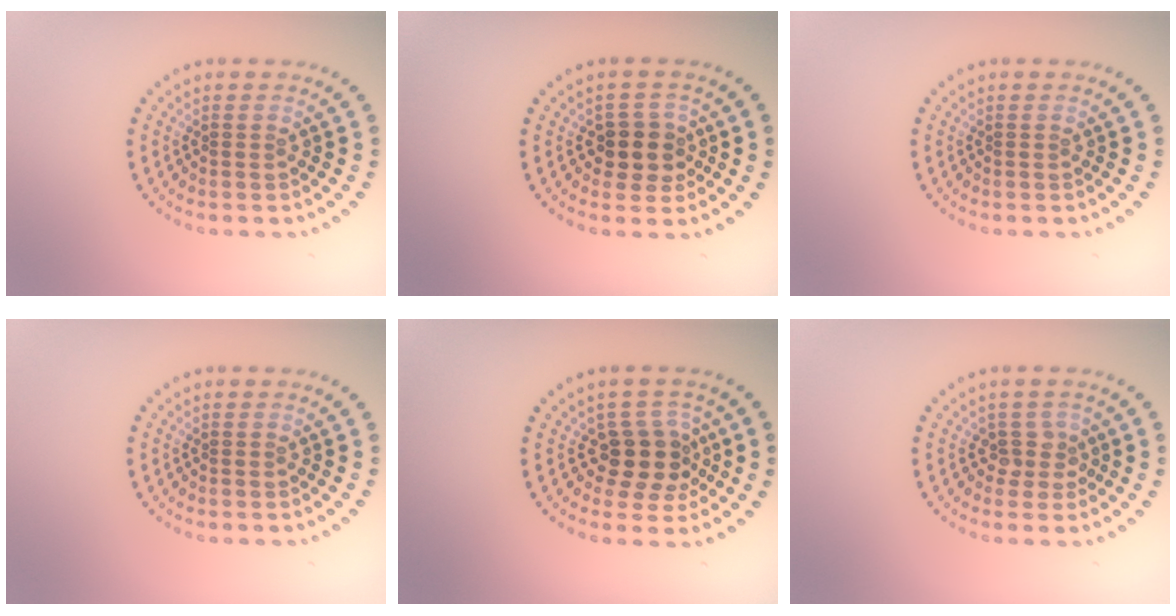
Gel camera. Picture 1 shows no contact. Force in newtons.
{"total": 2.9, "press": 2.6, "slide": 1.3}
{"total": 0.0}
{"total": 0.0}
{"total": 3.6, "press": 2.8, "slide": 2.1}
{"total": 1.7, "press": 1.2, "slide": 1.2}